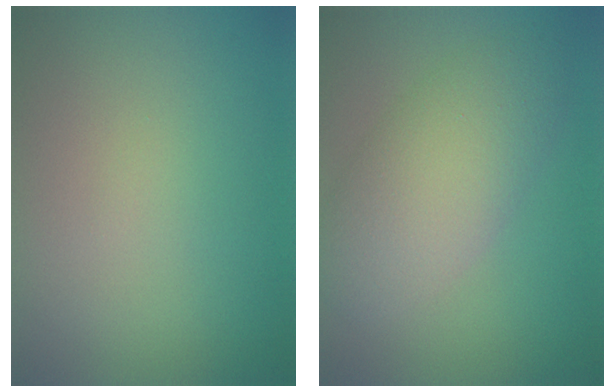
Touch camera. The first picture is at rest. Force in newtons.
{"total": 5.9, "press": 5.9, "slide": 0.2}